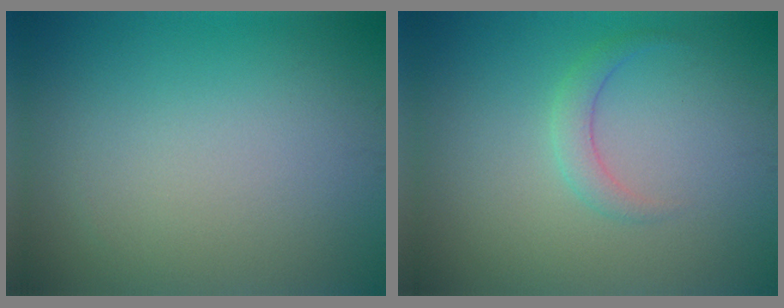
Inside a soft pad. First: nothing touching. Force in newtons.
{"total": 1.7, "press": 1.7, "slide": 0.1}